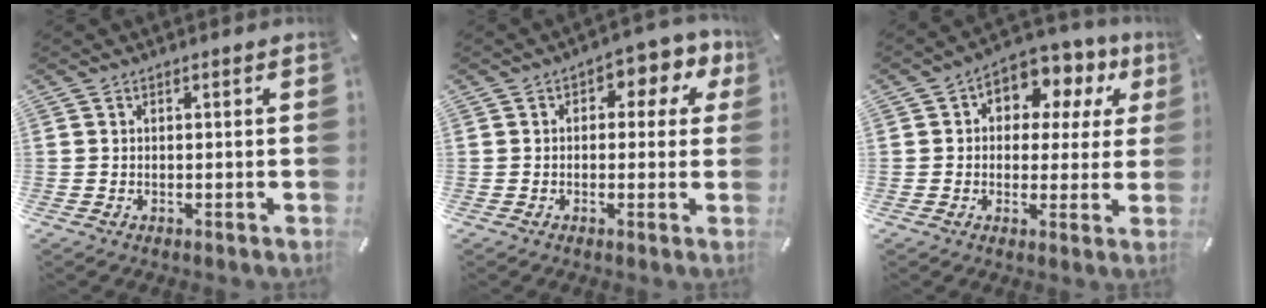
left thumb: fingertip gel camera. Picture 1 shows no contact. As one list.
[{"total": 5.8, "force": [1.3, 3.8, 4.2], "torque": [-0.048, -0.002, 0.014]}, {"total": 8.8, "force": [3.3, 6.7, 4.7], "torque": [-0.064, -0.024, 0.057]}]